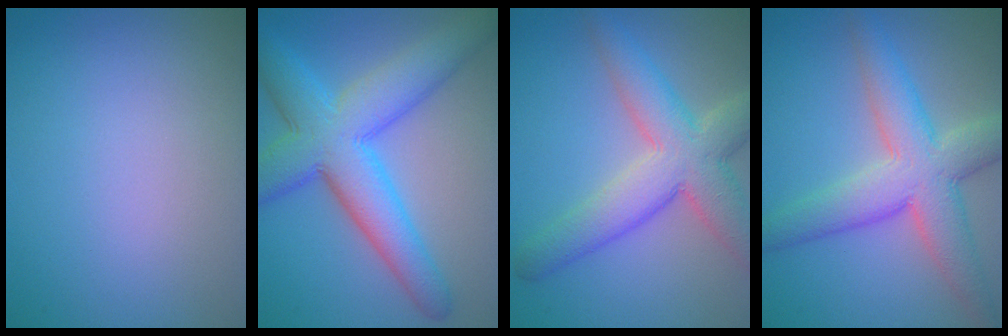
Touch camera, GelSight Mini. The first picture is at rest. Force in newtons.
{"total": 9.3, "press": 9.3, "slide": 0.1}
{"total": 7.0, "press": 7.0, "slide": 0.6}
{"total": 6.9, "press": 6.9, "slide": 0.4}